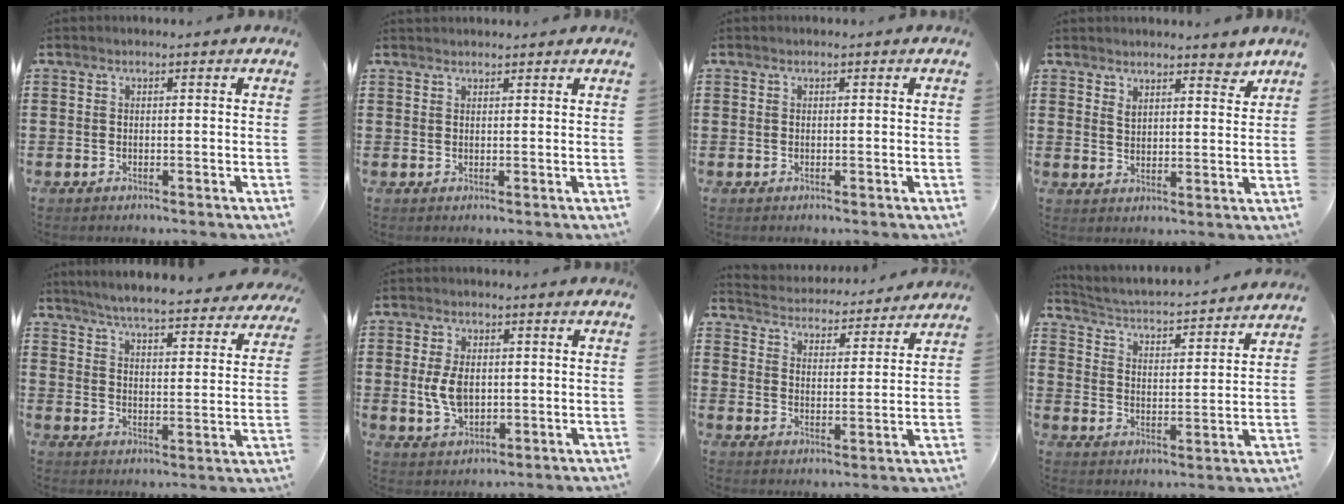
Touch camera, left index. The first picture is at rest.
{"total": 1.0, "force": [1.0, 0.0, 0.0], "torque": [-0.002, -0.002, 0.020]}
{"total": 0.0}
{"total": 3.9, "force": [3.5, 1.3, 1.3], "torque": [-0.018, -0.009, 0.059]}
{"total": 5.4, "force": [5.1, -0.4, 1.5], "torque": [-0.054, -0.038, 0.085]}
{"total": 5.3, "force": [0.3, 3.1, 4.3], "torque": [-0.108, 0.000, 0.000]}
{"total": 4.0, "force": [4.0, -0.2, -0.4], "torque": [-0.019, -0.038, 0.063]}
{"total": 2.5, "force": [2.4, -0.6, 0.5], "torque": [-0.028, -0.034, 0.028]}